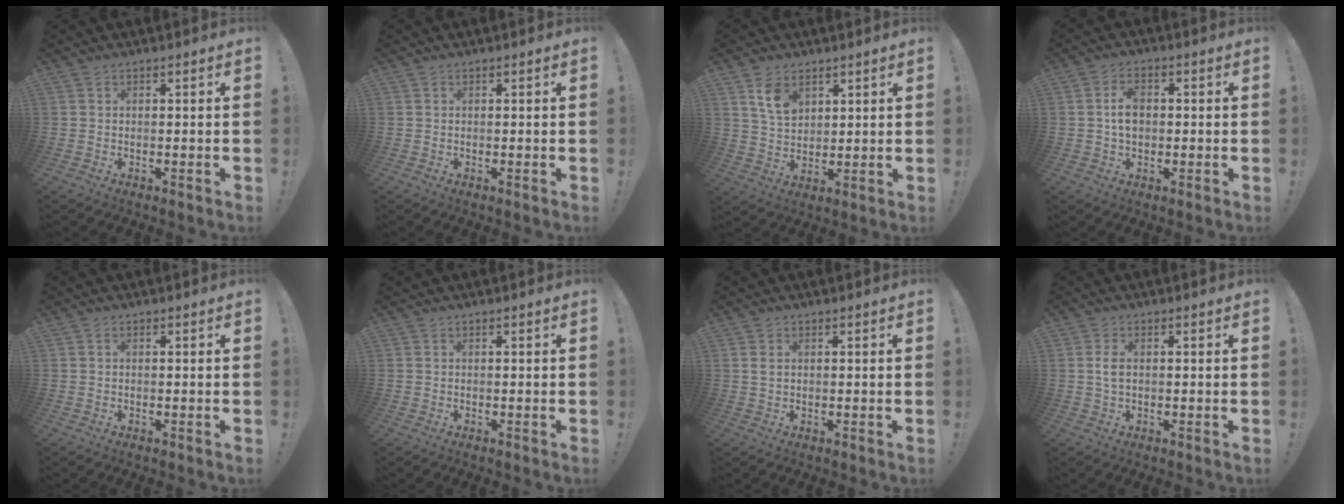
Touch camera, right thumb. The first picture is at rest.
{"total": 0.0}
{"total": 8.4, "force": [4.8, 5.4, 4.3], "torque": [-0.068, -0.019, 0.090]}
{"total": 5.6, "force": [0.3, 3.7, 4.1], "torque": [-0.052, 0.005, 0.004]}
{"total": 0.0}
{"total": 0.0}
{"total": 1.6, "force": [0.6, 1.0, 1.1], "torque": [-0.016, 0.001, 0.010]}
{"total": 2.8, "force": [0.2, 1.5, 2.3], "torque": [-0.043, 0.001, 0.000]}